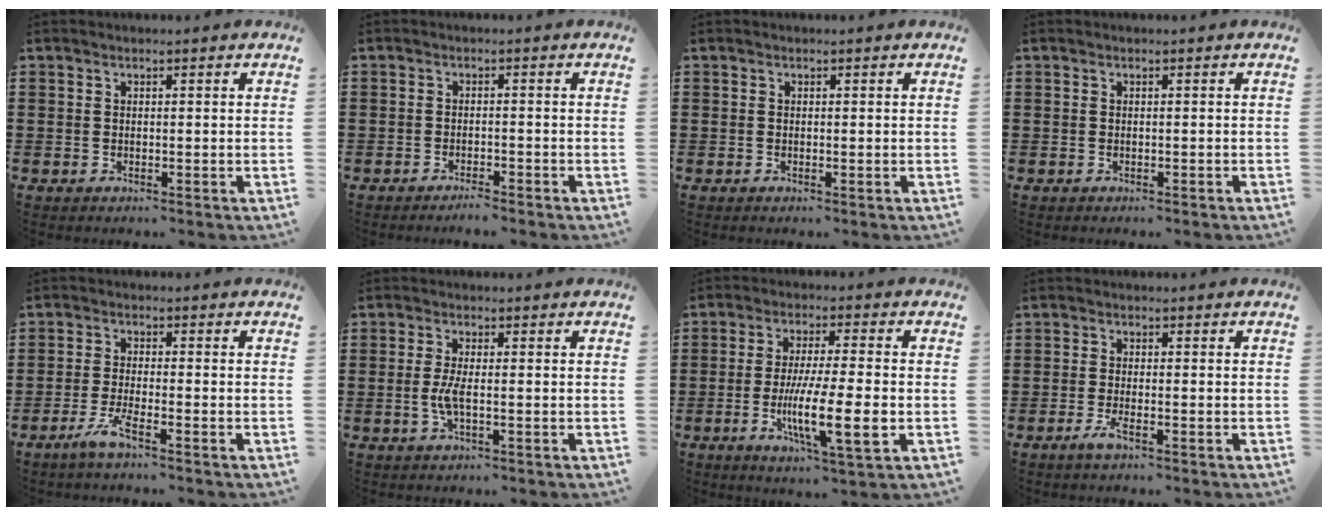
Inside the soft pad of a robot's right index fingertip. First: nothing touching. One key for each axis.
{"total": 1.7, "fx": -1.6, "fy": -0.1, "fz": 0.6, "tx": -0.012, "ty": 0.001, "tz": -0.031}
{"total": 0.0}
{"total": 0.0}
{"total": 4.0, "fx": -2.5, "fy": -0.2, "fz": 3.2, "tx": -0.074, "ty": -0.018, "tz": -0.047}
{"total": 3.3, "fx": -0.7, "fy": 0.7, "fz": 3.2, "tx": -0.079, "ty": -0.009, "tz": -0.020}
{"total": 11.6, "fx": -2.6, "fy": 1.6, "fz": 11.2, "tx": -0.212, "ty": -0.019, "tz": -0.045}
{"total": 2.5, "fx": -1.2, "fy": -0.1, "fz": 2.2, "tx": -0.050, "ty": -0.015, "tz": -0.025}